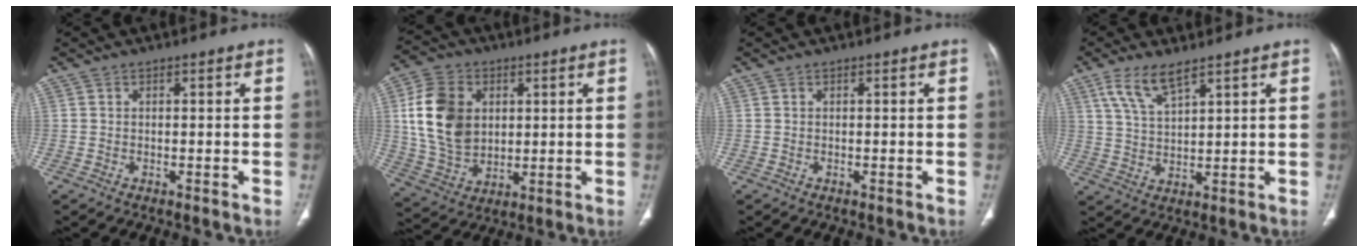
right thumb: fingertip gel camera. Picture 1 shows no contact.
{"total": 14.9, "force": [3.0, 10.9, 9.6], "torque": [-0.161, -0.007, 0.063]}
{"total": 0.0}
{"total": 7.1, "force": [4.6, 2.2, 4.9], "torque": [-0.100, -0.017, 0.099]}